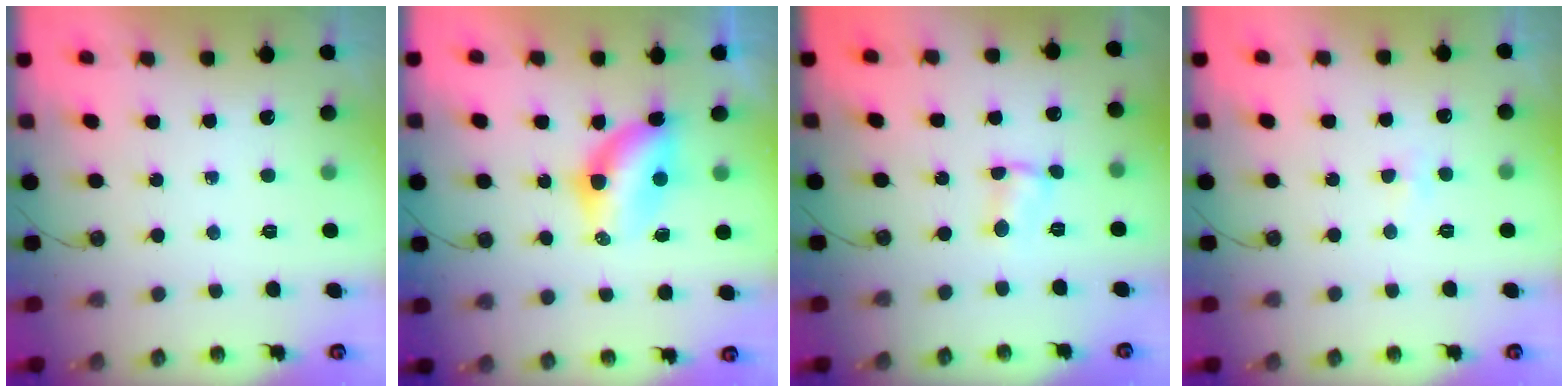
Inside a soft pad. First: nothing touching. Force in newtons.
{"total": 6.4, "press": 6.4, "slide": 0.4}
{"total": 1.9, "press": 1.9, "slide": 0.2}
{"total": 2.9, "press": 2.8, "slide": 0.6}